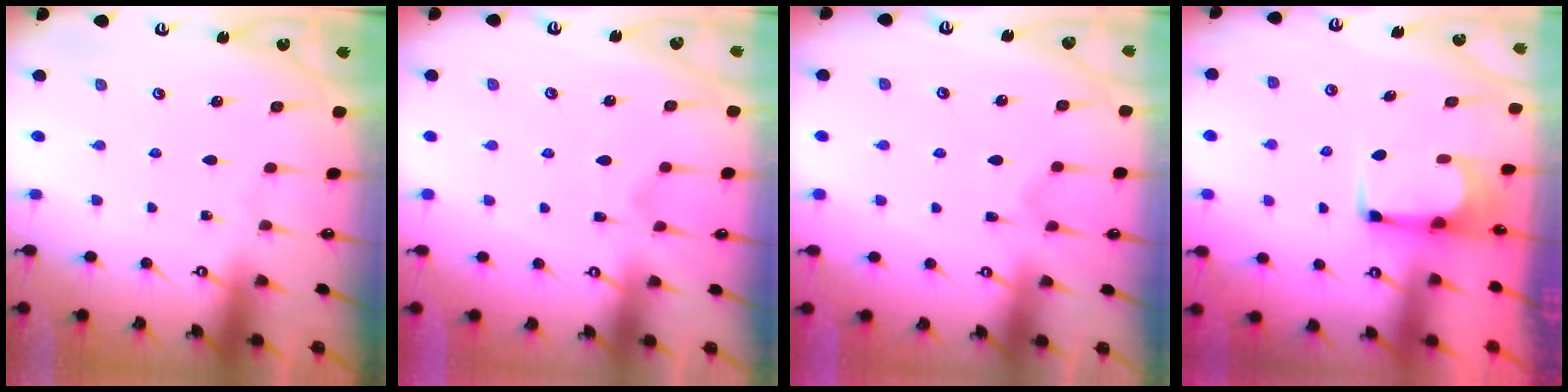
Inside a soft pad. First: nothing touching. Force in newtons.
{"total": 6.3, "press": 6.1, "slide": 1.4}
{"total": 2.3, "press": 1.9, "slide": 1.3}
{"total": 2.1, "press": 2.1, "slide": 0.1}